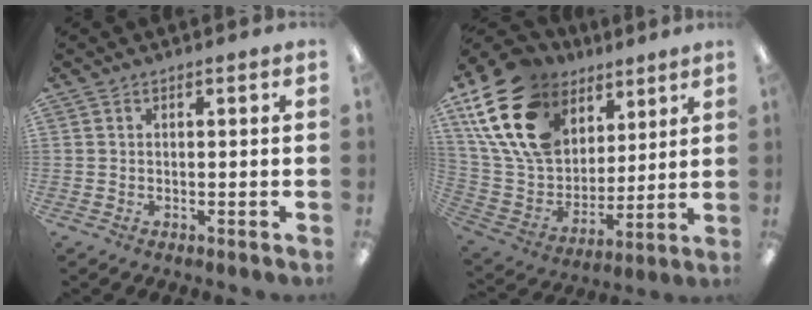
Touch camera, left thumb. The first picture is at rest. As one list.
[{"total": 22.5, "force": [11.1, 15.3, 12.3], "torque": [-0.259, -0.037, 0.208]}]